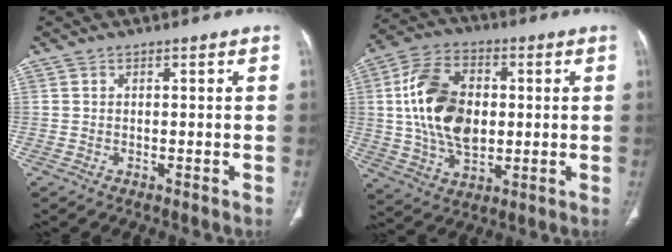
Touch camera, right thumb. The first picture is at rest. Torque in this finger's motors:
{"motor_torque": [2.32, 2.32, 1.70, 0.00, 0.23]}